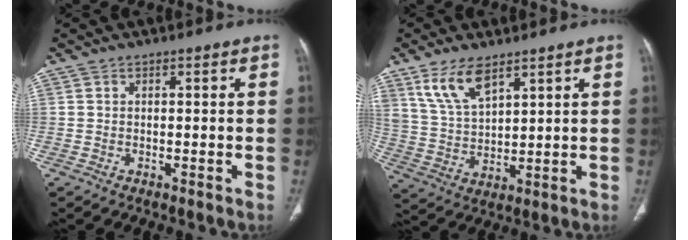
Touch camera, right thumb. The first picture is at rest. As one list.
[{"total": 9.5, "force": [6.1, 4.0, 6.0], "torque": [-0.111, -0.027, 0.132]}]